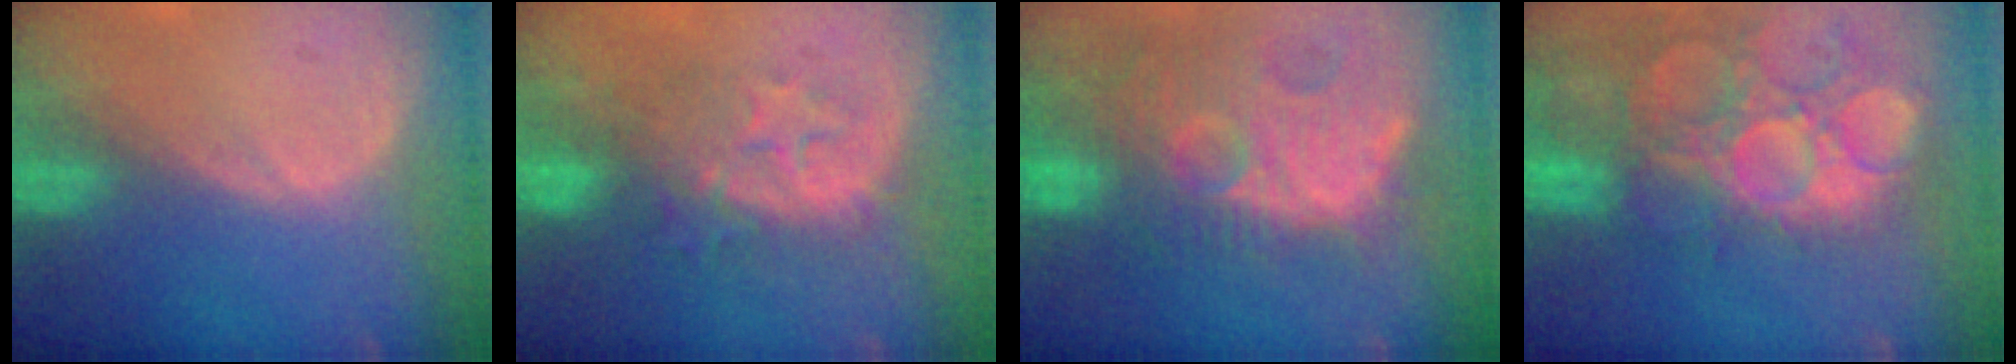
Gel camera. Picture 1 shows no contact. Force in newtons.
{"total": 7.8, "press": 7.6, "slide": 1.7}
{"total": 13.1, "press": 12.3, "slide": 4.4}
{"total": 15.1, "press": 12.7, "slide": 8.3}